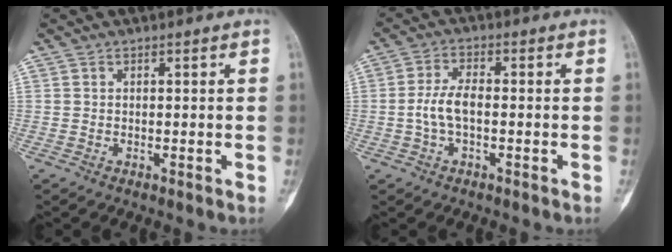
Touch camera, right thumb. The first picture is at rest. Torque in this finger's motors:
{"motor_torque": [0.07, 0.07, 0.58, 0.01, 0.07]}